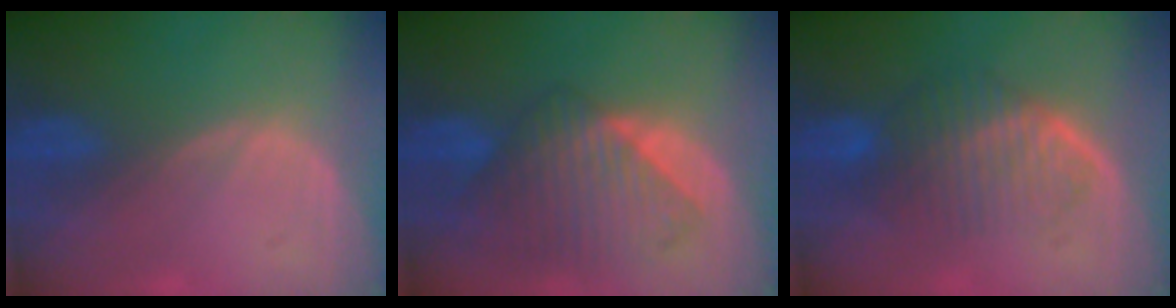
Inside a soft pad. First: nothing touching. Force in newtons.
{"total": 9.5, "press": 8.4, "slide": 4.6}
{"total": 6.8, "press": 6.5, "slide": 1.8}